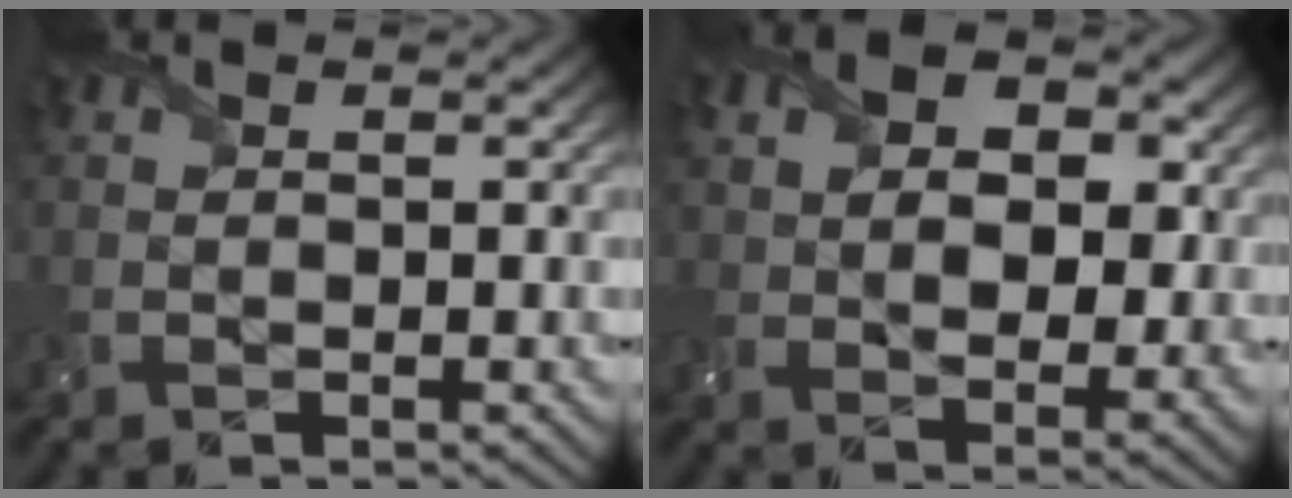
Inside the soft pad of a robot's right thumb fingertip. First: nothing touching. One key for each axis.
{"total": 8.3, "fx": 3.1, "fy": 5.3, "fz": 5.5, "tx": -0.118, "ty": 0.003, "tz": 0.056}